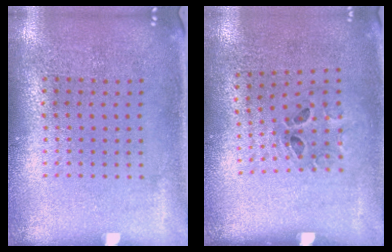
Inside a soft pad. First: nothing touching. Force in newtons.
{"total": 1.3, "press": 0.7, "slide": 1.1}